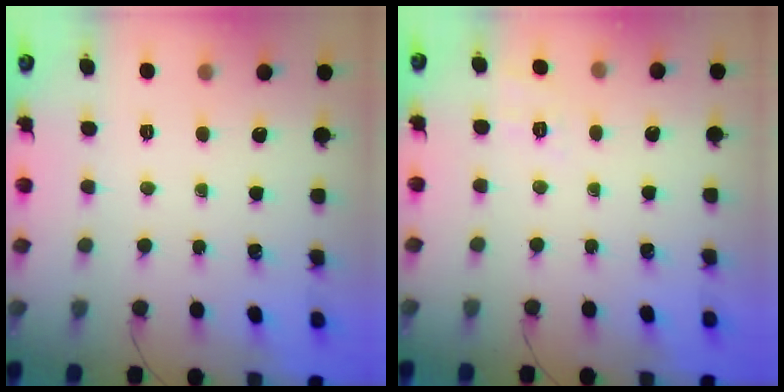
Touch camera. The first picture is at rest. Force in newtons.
{"total": 2.5, "press": 1.1, "slide": 2.2}